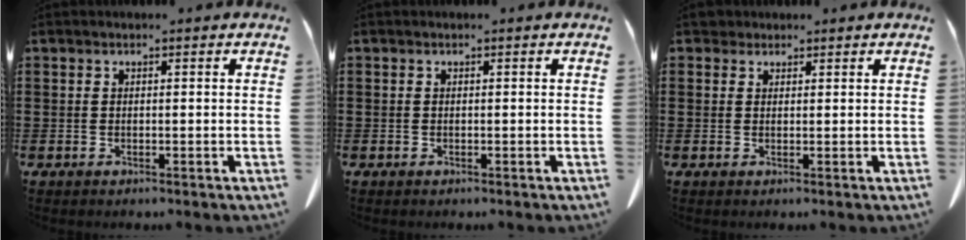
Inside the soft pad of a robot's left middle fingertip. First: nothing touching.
{"total": 0.0}
{"total": 1.7, "force": [1.4, 0.9, 0.2], "torque": [-0.009, 0.006, 0.029]}